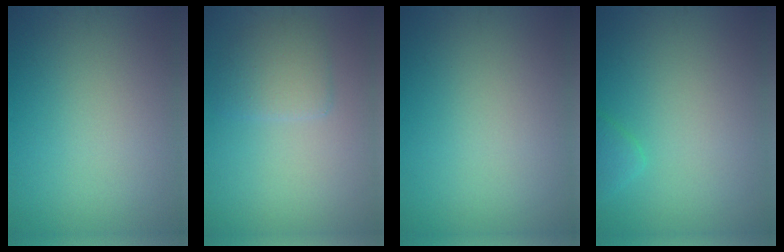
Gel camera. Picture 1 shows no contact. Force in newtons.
{"total": 2.5, "press": 2.5, "slide": 0.2}
{"total": 0.0}
{"total": 1.3, "press": 1.3, "slide": 0.1}